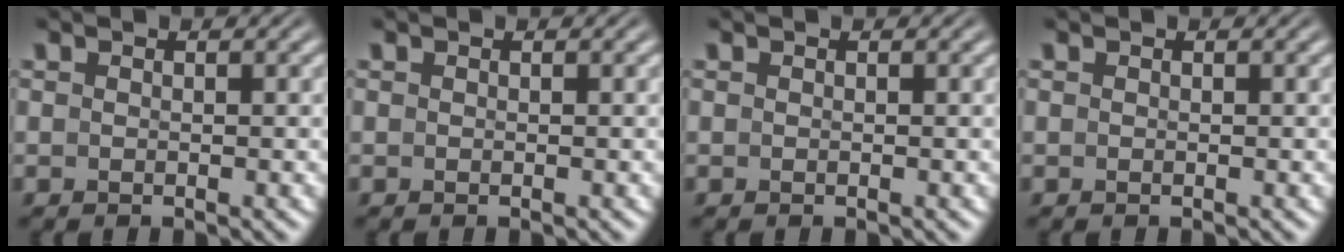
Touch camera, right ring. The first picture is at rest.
{"total": 0.0}
{"total": 0.0}
{"total": 0.0}